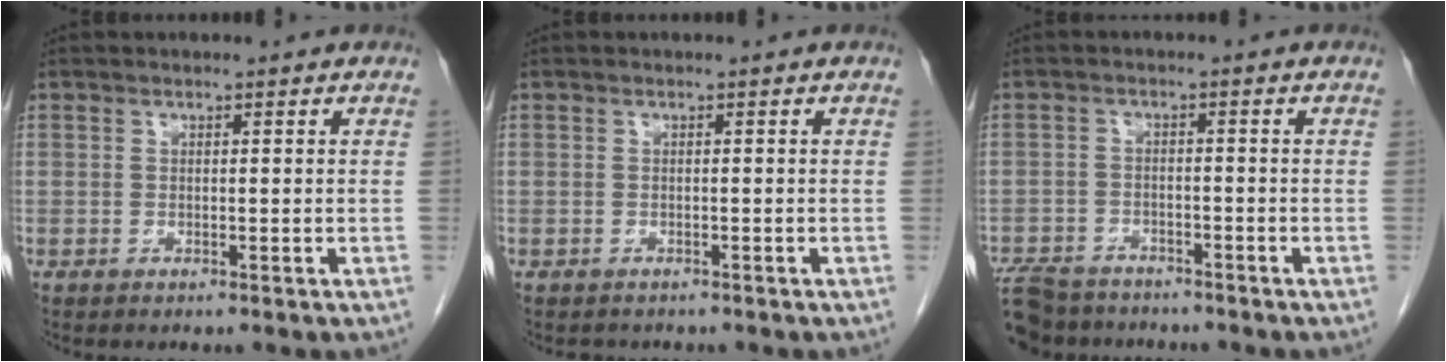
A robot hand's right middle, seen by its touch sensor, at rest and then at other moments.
{"total": 1.4, "force": [-1.2, 0.7, 0.1], "torque": [-0.008, -0.001, -0.016]}
{"total": 9.5, "force": [-8.2, 4.0, 2.8], "torque": [-0.066, -0.006, -0.128]}